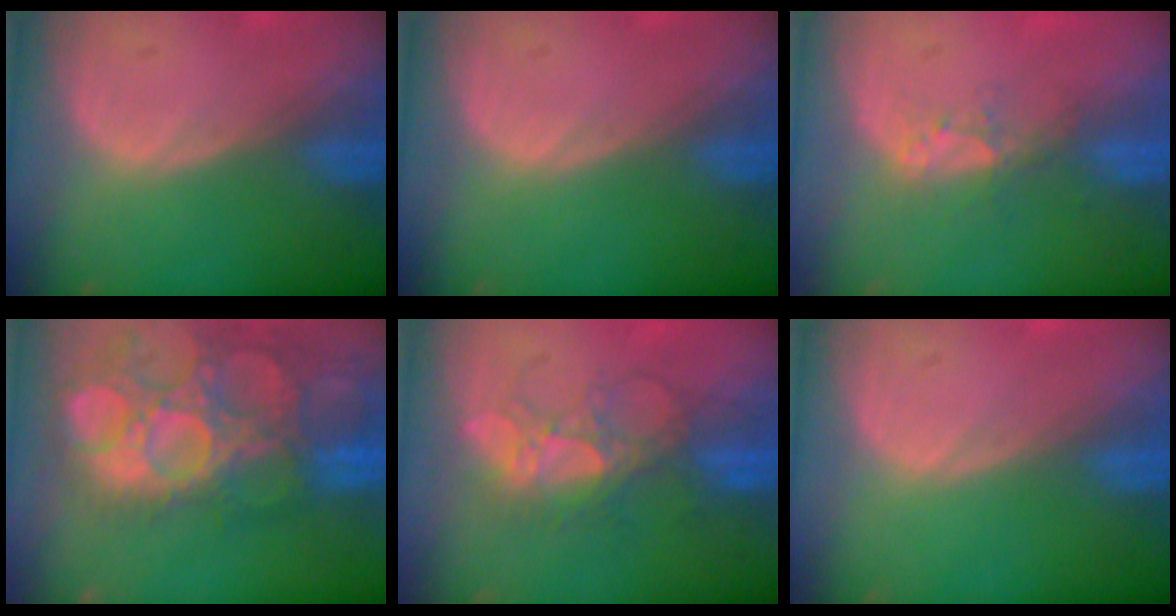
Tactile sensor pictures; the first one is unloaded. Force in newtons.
{"total": 0.0}
{"total": 3.3, "press": 2.8, "slide": 1.7}
{"total": 15.0, "press": 12.6, "slide": 8.2}
{"total": 6.4, "press": 6.2, "slide": 1.5}
{"total": 0.0}